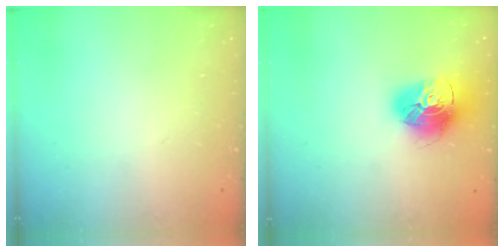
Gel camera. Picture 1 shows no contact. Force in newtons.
{"total": 17.0, "press": 16.9, "slide": 1.7}